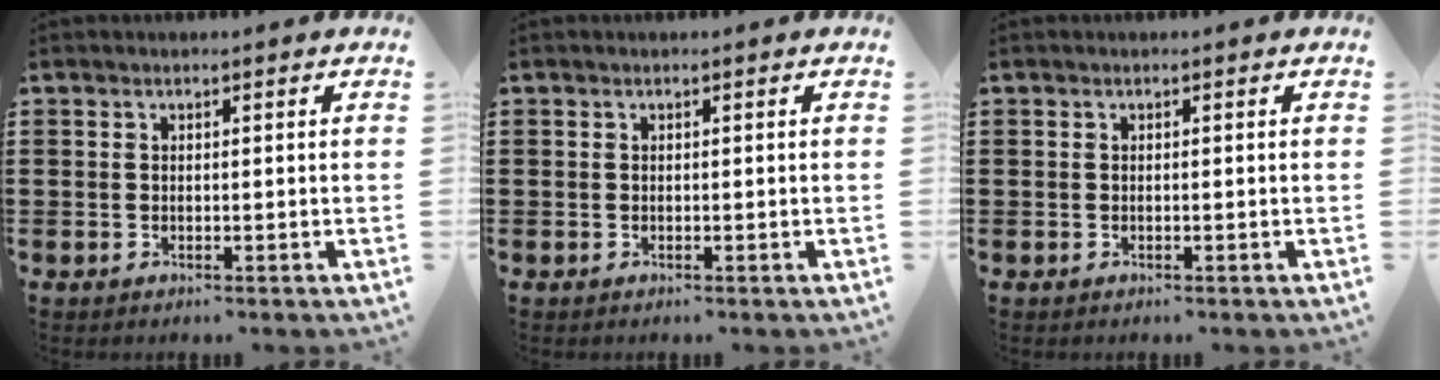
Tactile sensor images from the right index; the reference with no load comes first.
{"total": 0.0}
{"total": 0.0}